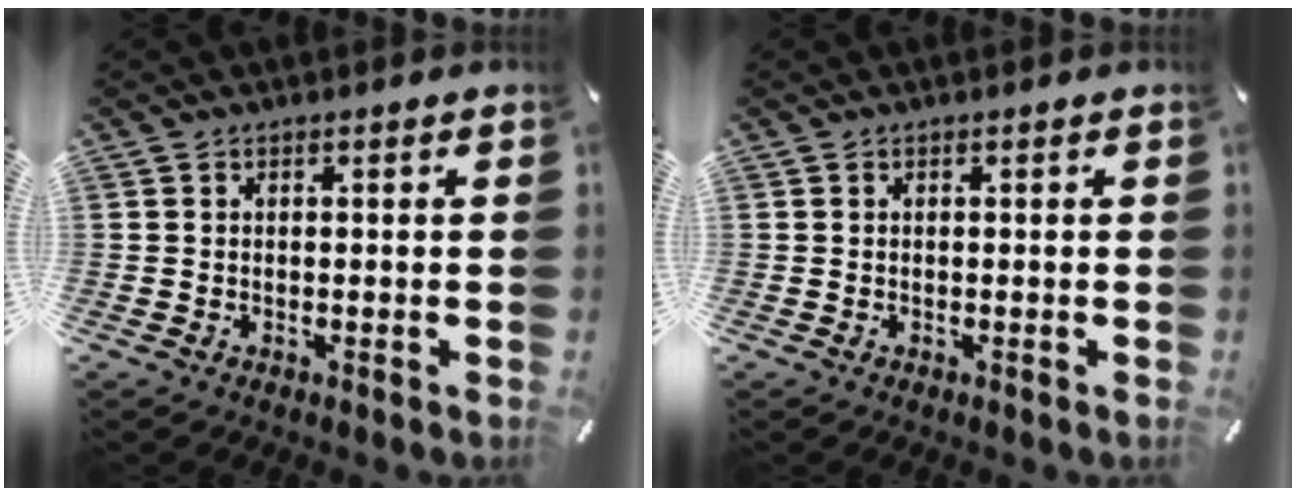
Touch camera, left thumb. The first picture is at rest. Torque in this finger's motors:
{"motor_torque": [0.00, 0.00, 0.00, 0.00, 0.00]}